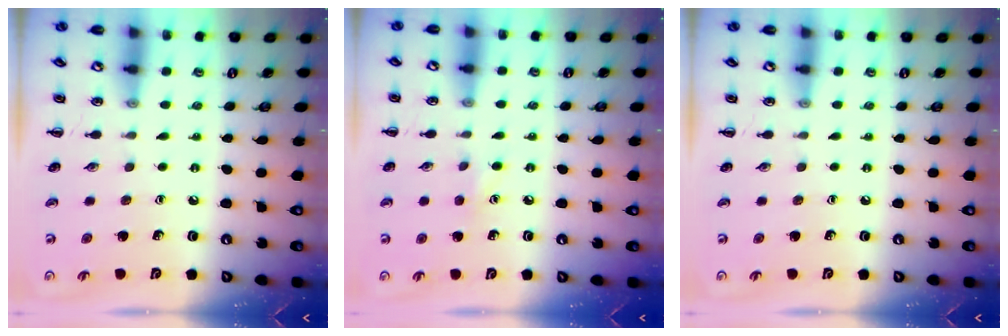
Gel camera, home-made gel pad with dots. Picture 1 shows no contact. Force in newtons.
{"total": 2.0, "press": 1.9, "slide": 0.6}
{"total": 0.0}